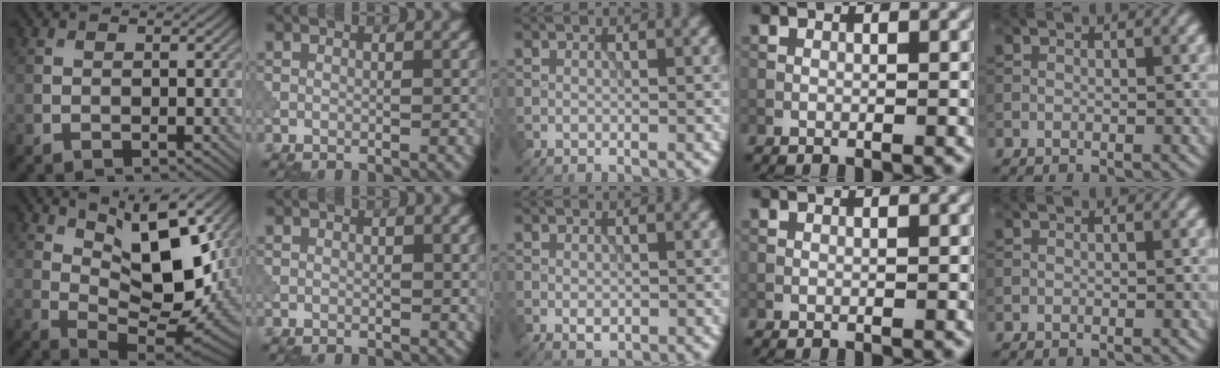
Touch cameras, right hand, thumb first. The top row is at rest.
{"thumb": {"total": 13.7, "force": [5.6, 5.0, 11.4], "torque": [-0.197, -0.002, 0.093]}, "index": {"total": 0.6, "force": [0.4, 0.5, 0.2], "torque": [0.000, 0.001, 0.005]}, "middle": {"total": 1.2, "force": [-0.3, 0.7, 0.9], "torque": [-0.015, -0.002, -0.006]}}